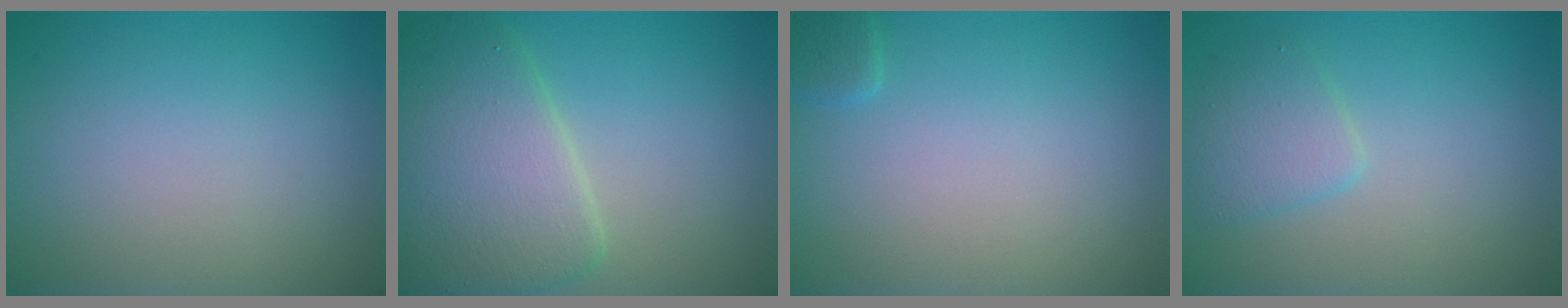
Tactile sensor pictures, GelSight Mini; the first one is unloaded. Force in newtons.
{"total": 7.2, "press": 7.2, "slide": 0.3}
{"total": 1.0, "press": 1.0, "slide": 0.1}
{"total": 2.3, "press": 2.3, "slide": 0.1}